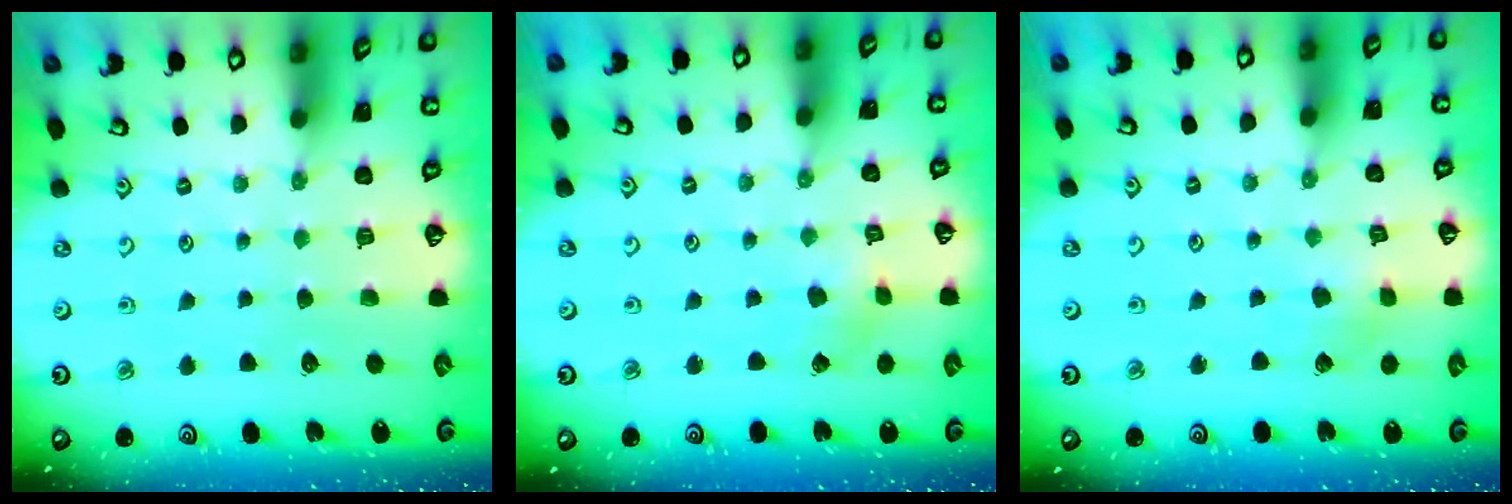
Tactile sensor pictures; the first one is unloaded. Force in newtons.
{"total": 2.7, "press": 2.7, "slide": 0.3}
{"total": 2.9, "press": 2.8, "slide": 0.7}